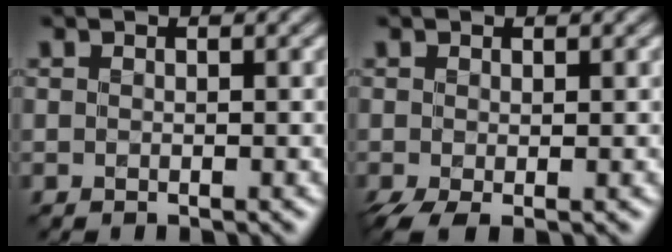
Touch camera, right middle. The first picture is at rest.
{"total": 2.3, "force": [-0.9, 0.9, 1.9], "torque": [-0.049, -0.013, -0.021]}